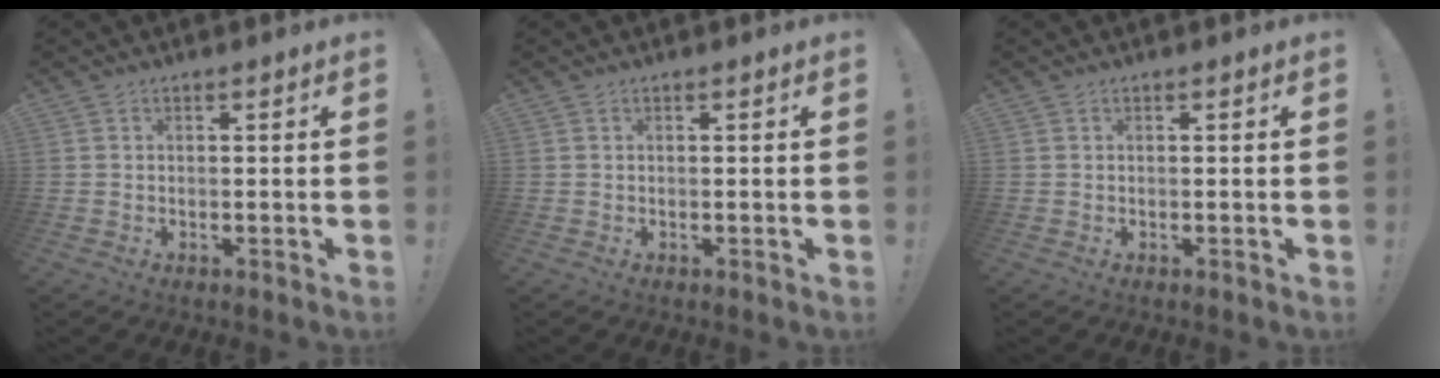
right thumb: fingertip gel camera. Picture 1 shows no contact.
{"total": 0.0}
{"total": 0.0}